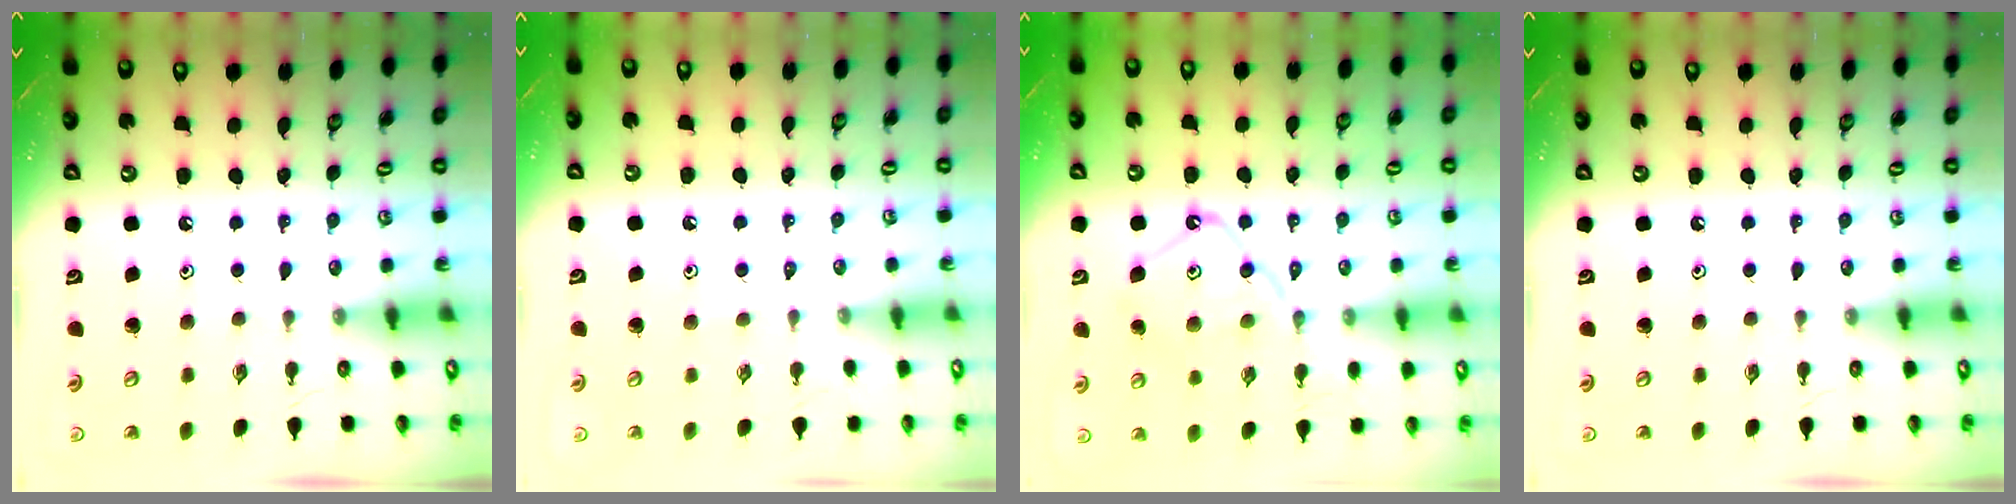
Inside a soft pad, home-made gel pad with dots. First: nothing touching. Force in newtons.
{"total": 2.4, "press": 2.4, "slide": 0.4}
{"total": 13.2, "press": 13.2, "slide": 1.3}
{"total": 0.0}